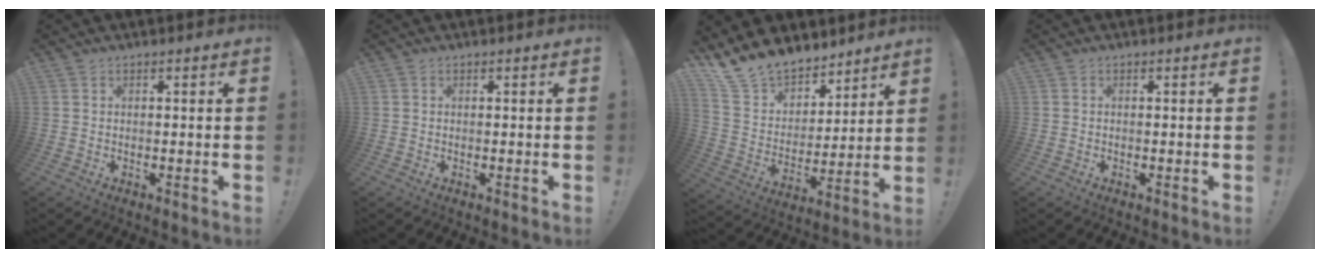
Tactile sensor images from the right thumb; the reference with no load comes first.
{"total": 0.0}
{"total": 14.5, "force": [12.7, 6.6, 2.5], "torque": [-0.071, -0.100, 0.241]}
{"total": 0.0}